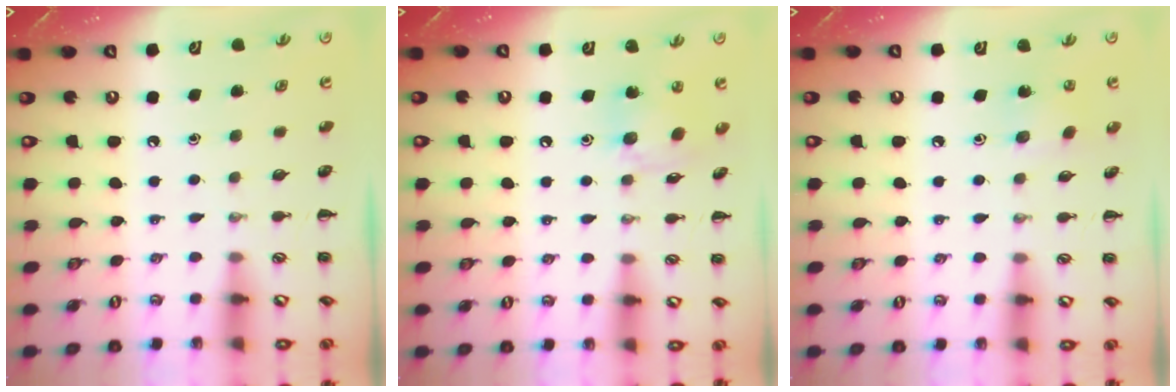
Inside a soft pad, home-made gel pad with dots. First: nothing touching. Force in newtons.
{"total": 10.3, "press": 10.2, "slide": 1.1}
{"total": 3.4, "press": 3.3, "slide": 1.0}